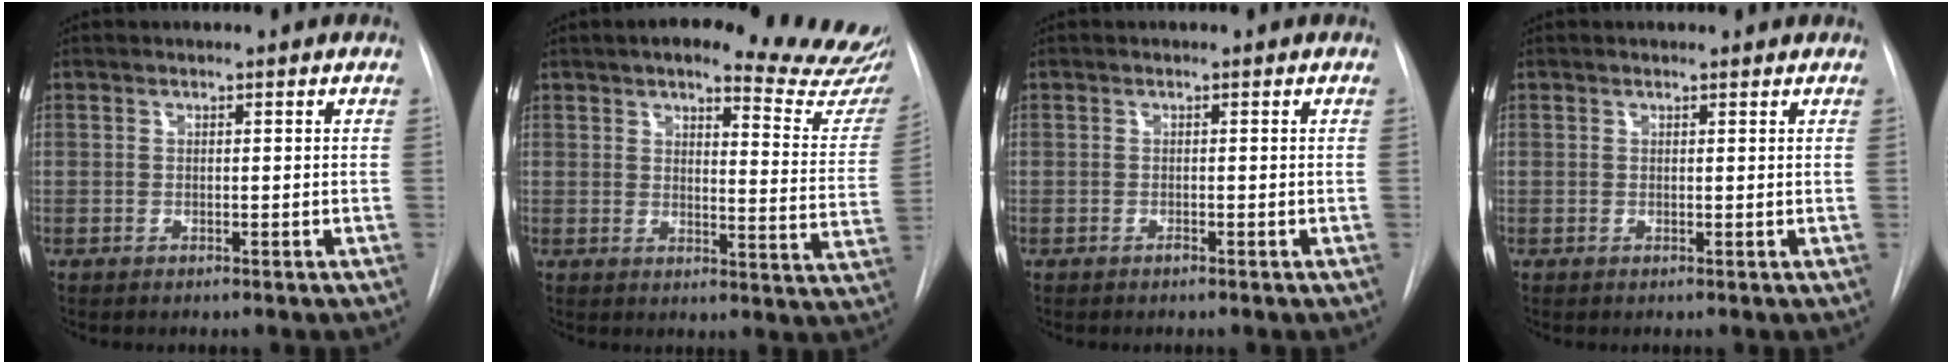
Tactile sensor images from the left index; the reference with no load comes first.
{"total": 20.6, "force": [18.1, 2.9, 9.5], "torque": [-0.105, -0.068, 0.194]}
{"total": 0.0}
{"total": 1.3, "force": [1.2, 0.3, 0.2], "torque": [-0.012, 0.010, 0.016]}